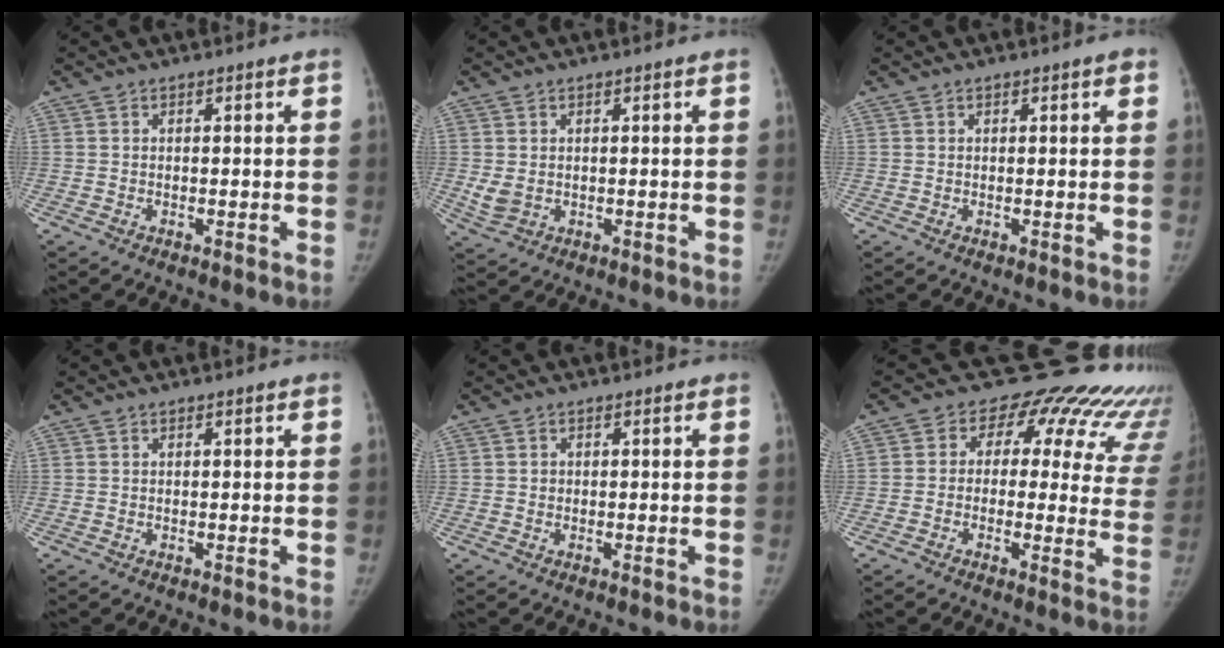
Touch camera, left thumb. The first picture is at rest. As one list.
[{"total": 3.2, "force": [0.3, 2.4, 2.1], "torque": [-0.039, -0.008, 0.015]}, {"total": 1.6, "force": [0.8, 0.6, 1.3], "torque": [-0.015, 0.003, 0.010]}, {"total": 0.0}, {"total": 0.7, "force": [0.0, 0.7, 0.1], "torque": [0.003, 0.002, 0.000]}, {"total": 21.4, "force": [16.2, 10.5, 9.4], "torque": [-0.079, -0.064, 0.162]}]